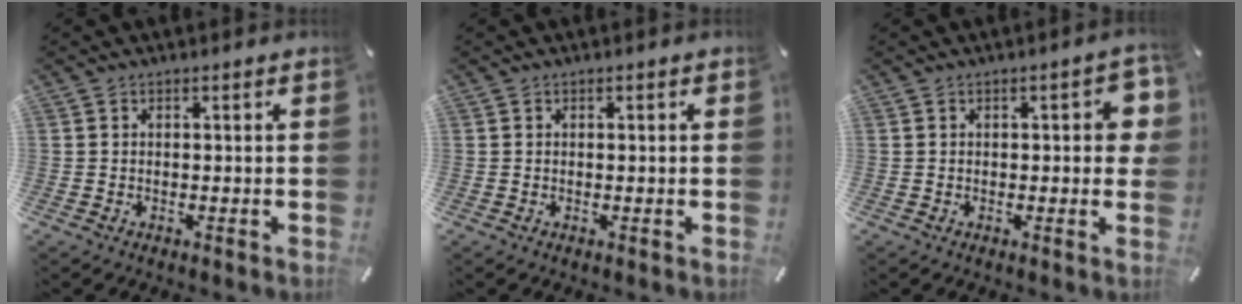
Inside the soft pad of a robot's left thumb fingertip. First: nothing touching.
{"total": 0.0}
{"total": 5.2, "force": [0.5, 2.3, 4.6], "torque": [-0.053, 0.000, 0.002]}